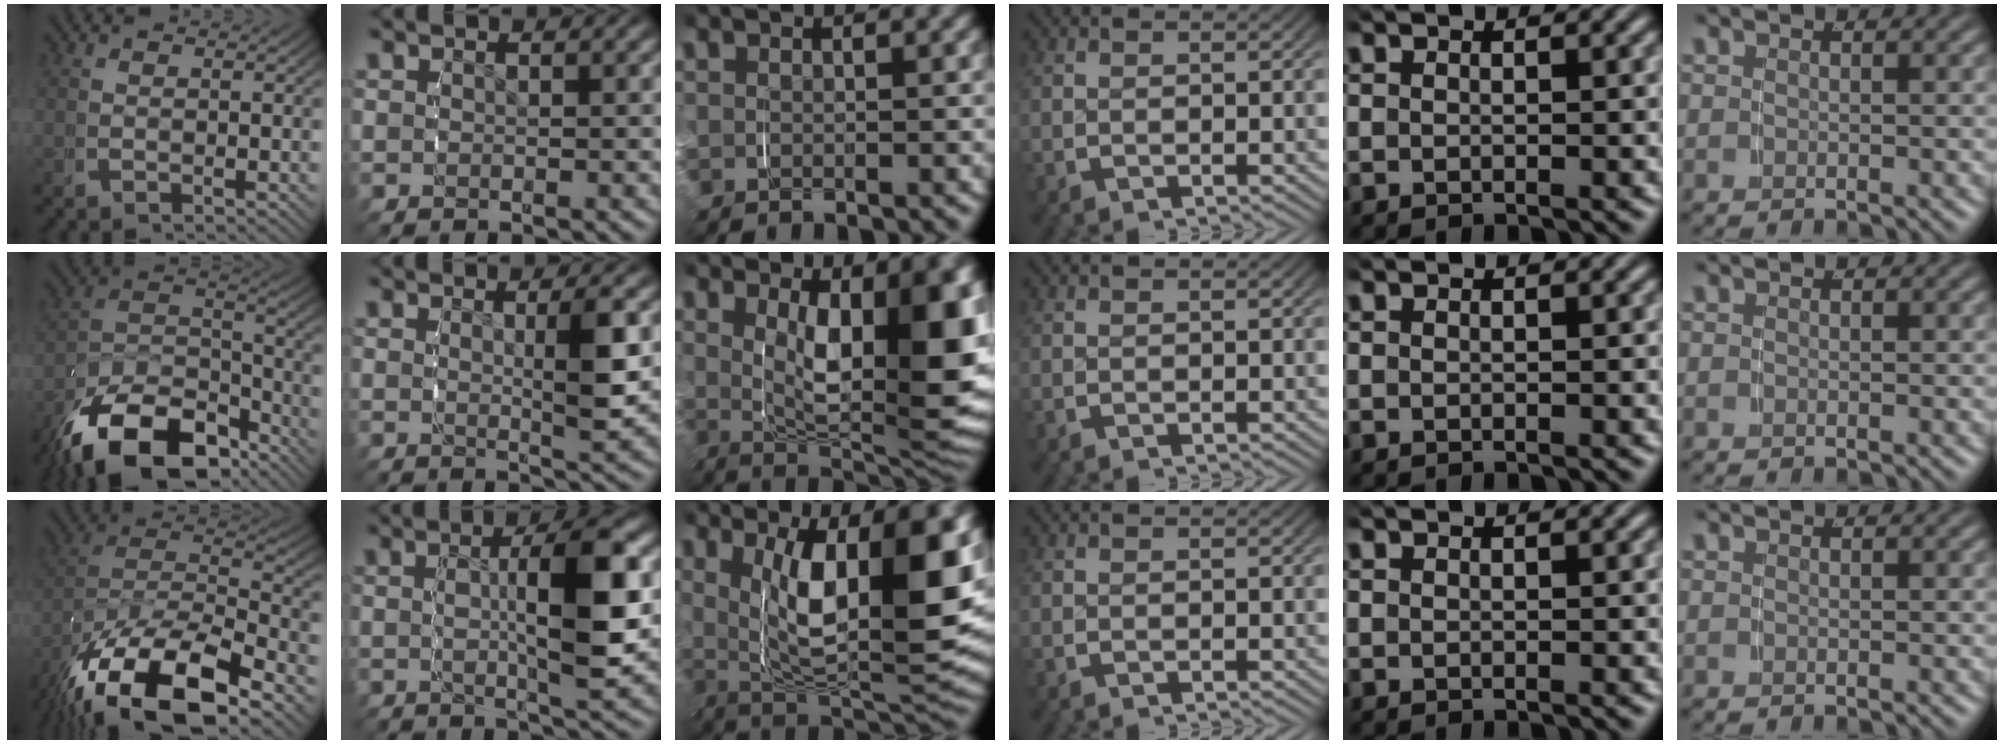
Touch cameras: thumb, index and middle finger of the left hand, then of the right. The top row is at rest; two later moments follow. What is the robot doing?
{"motion": "grasp_and_lifting", "object": "phone"}